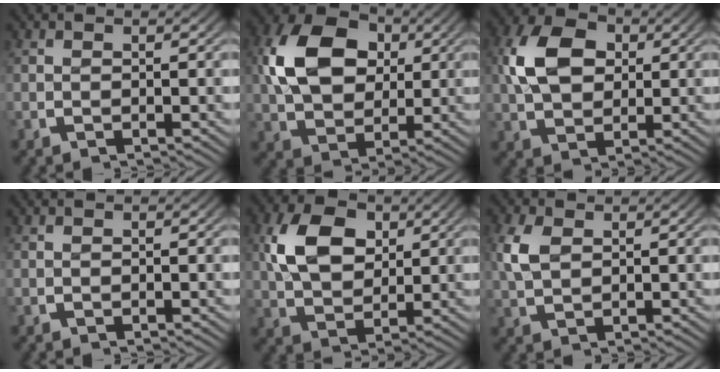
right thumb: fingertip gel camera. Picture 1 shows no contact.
{"total": 12.5, "force": [2.4, 8.8, 8.6], "torque": [-0.189, -0.021, 0.054]}
{"total": 8.6, "force": [1.7, 5.8, 6.1], "torque": [-0.129, -0.013, 0.040]}
{"total": 0.0}
{"total": 8.3, "force": [1.8, 5.5, 6.0], "torque": [-0.125, -0.017, 0.043]}
{"total": 3.1, "force": [1.2, 1.8, 2.2], "torque": [-0.055, 0.002, 0.031]}